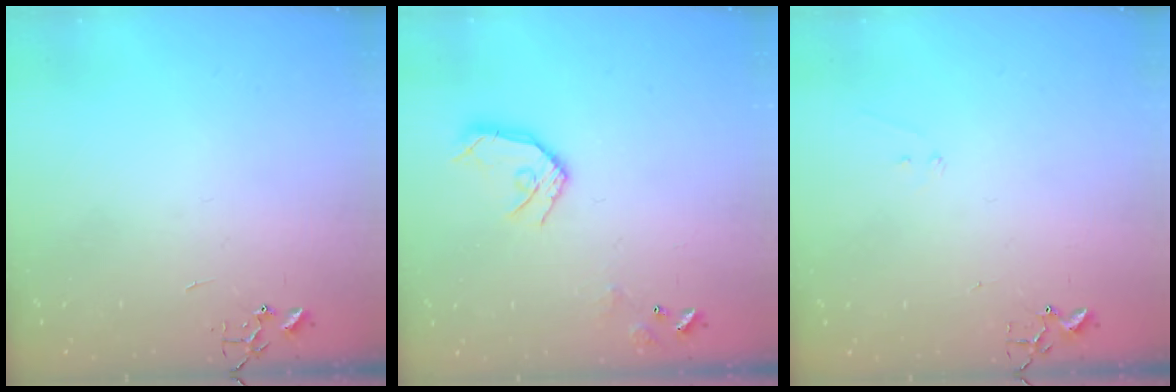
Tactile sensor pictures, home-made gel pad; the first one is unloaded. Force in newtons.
{"total": 11.7, "press": 11.6, "slide": 1.2}
{"total": 6.1, "press": 6.1, "slide": 0.5}